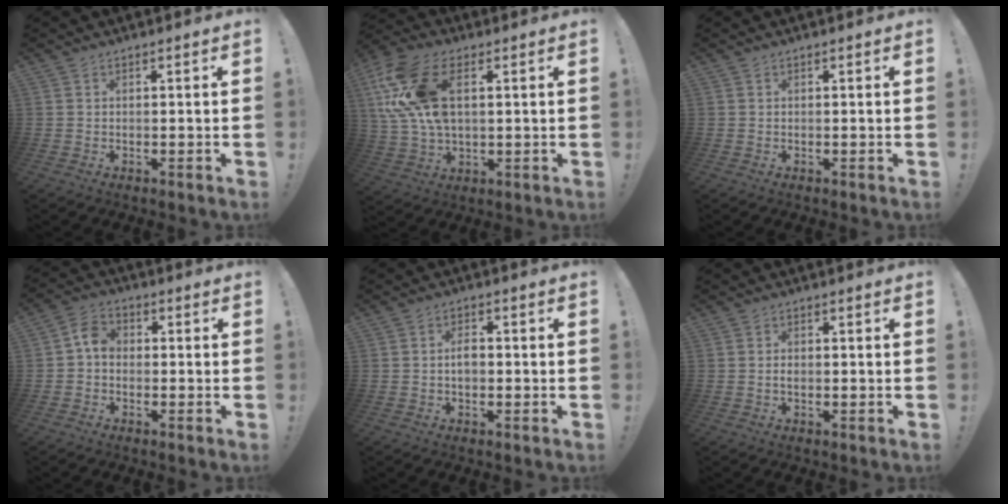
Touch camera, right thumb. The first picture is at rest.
{"total": 18.1, "force": [5.1, 10.8, 13.6], "torque": [-0.285, -0.008, 0.092]}
{"total": 0.0}
{"total": 5.3, "force": [-0.7, 4.0, 3.4], "torque": [-0.069, 0.019, -0.011]}
{"total": 3.6, "force": [-0.2, 2.4, 2.7], "torque": [-0.046, 0.003, -0.010]}
{"total": 1.1, "force": [-0.3, 0.9, 0.7], "torque": [-0.019, 0.008, -0.005]}